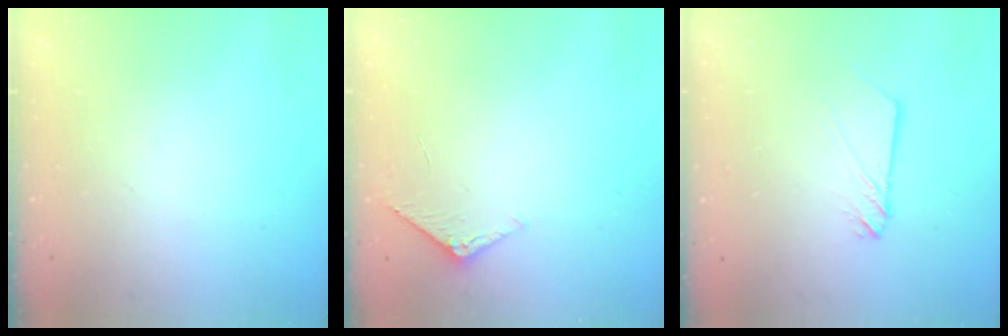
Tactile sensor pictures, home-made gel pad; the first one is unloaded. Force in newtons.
{"total": 5.0, "press": 4.9, "slide": 0.5}
{"total": 2.9, "press": 2.9, "slide": 0.4}